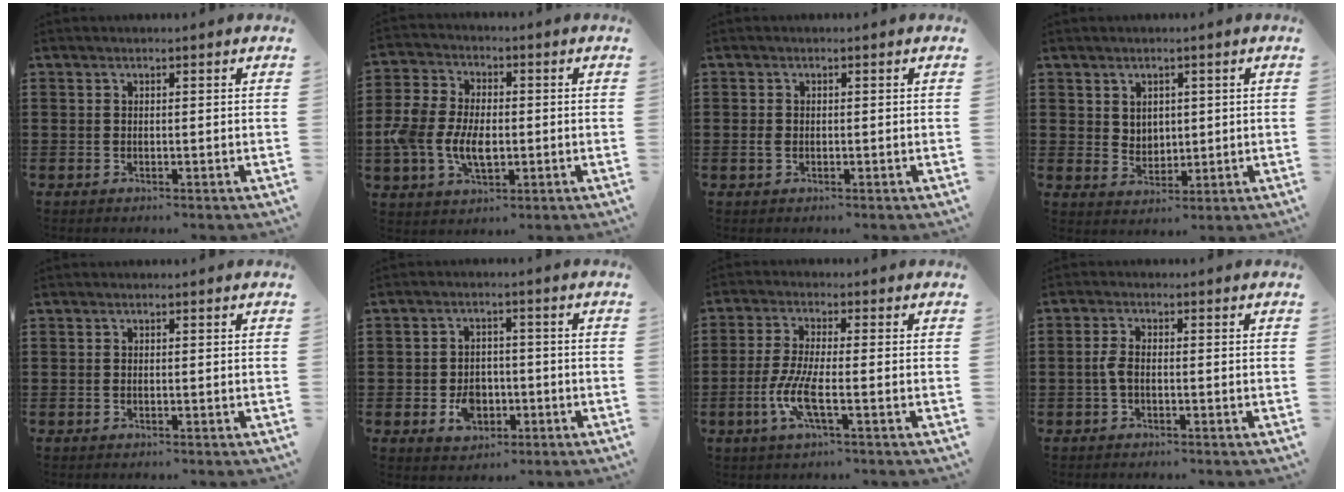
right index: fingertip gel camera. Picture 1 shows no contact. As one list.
[{"total": 7.8, "force": [-1.9, 4.9, 5.8], "torque": [-0.138, 0.002, -0.039]}, {"total": 1.2, "force": [-0.3, 0.8, 0.9], "torque": [-0.027, 0.000, -0.009]}, {"total": 3.0, "force": [1.7, 2.4, 0.5], "torque": [-0.012, 0.007, 0.031]}, {"total": 0.0}, {"total": 5.0, "force": [-1.8, 3.7, 2.9], "torque": [-0.055, 0.002, -0.035]}, {"total": 6.6, "force": [-2.2, 1.2, 6.1], "torque": [-0.138, -0.016, -0.048]}, {"total": 2.6, "force": [-0.7, 0.9, 2.3], "torque": [-0.058, -0.003, -0.017]}]